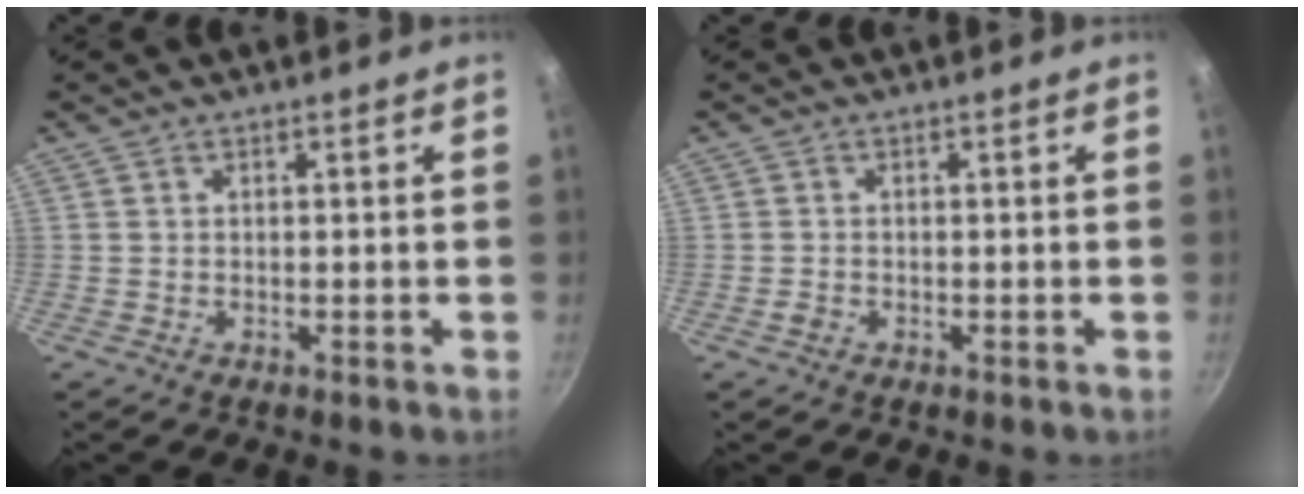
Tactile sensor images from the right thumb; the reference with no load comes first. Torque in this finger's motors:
{"motor_torque": [0.23, 0.12, -0.26, 0.13, -0.01]}